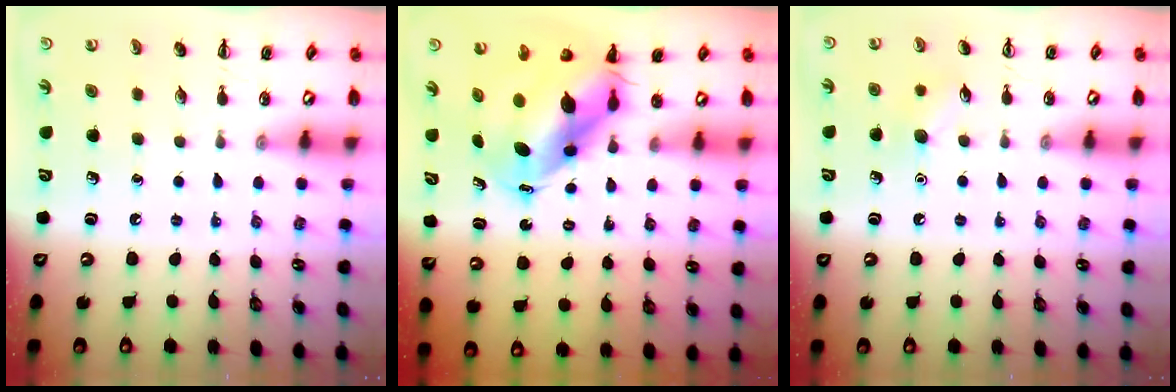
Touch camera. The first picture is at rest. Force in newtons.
{"total": 7.2, "press": 7.0, "slide": 1.7}
{"total": 7.6, "press": 7.4, "slide": 1.9}